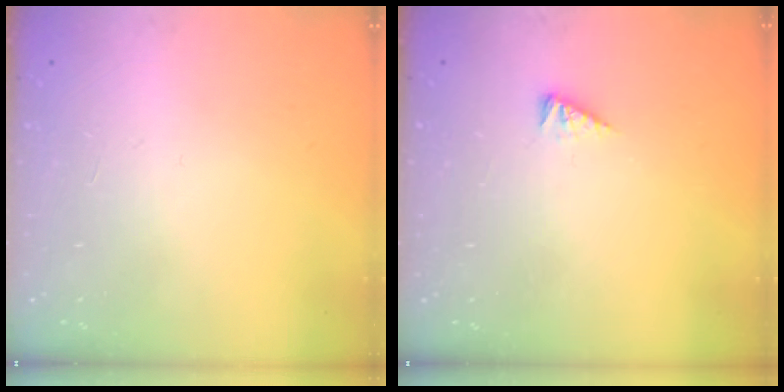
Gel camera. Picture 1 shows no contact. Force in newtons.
{"total": 2.9, "press": 2.9, "slide": 0.4}